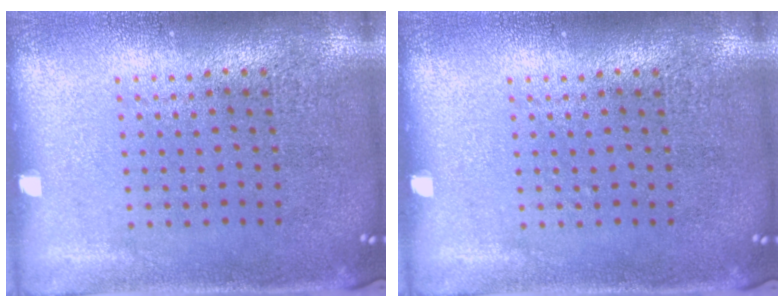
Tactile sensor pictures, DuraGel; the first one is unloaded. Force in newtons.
{"total": 0.0}